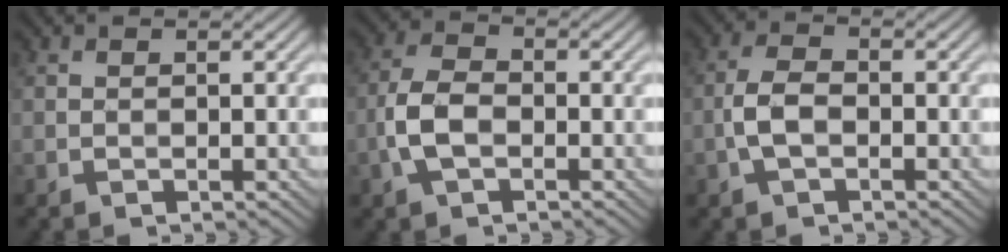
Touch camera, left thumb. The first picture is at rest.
{"total": 5.1, "force": [-1.6, 2.8, 4.0], "torque": [-0.095, 0.004, -0.040]}
{"total": 3.7, "force": [-1.2, 1.8, 3.0], "torque": [-0.068, 0.006, -0.030]}